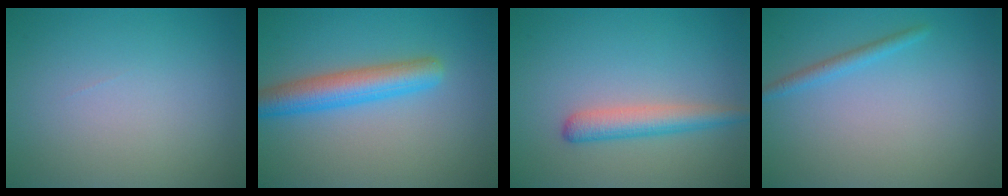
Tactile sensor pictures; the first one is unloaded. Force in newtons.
{"total": 4.7, "press": 4.7, "slide": 0.1}
{"total": 2.9, "press": 2.9, "slide": 0.1}
{"total": 1.4, "press": 1.4, "slide": 0.1}